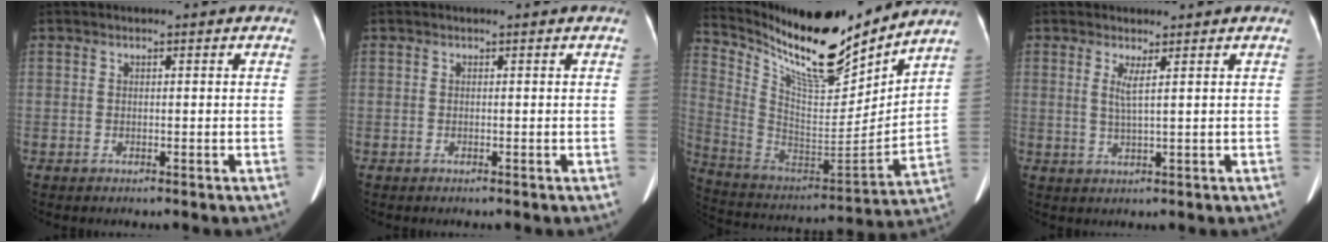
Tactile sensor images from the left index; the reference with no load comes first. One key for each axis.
{"total": 0.0}
{"total": 20.8, "fx": 17.6, "fy": 3.1, "fz": 10.6, "tx": -0.203, "ty": -0.026, "tz": 0.308}
{"total": 2.4, "fx": 0.9, "fy": -0.2, "fz": 2.2, "tx": -0.046, "ty": -0.007, "tz": 0.021}